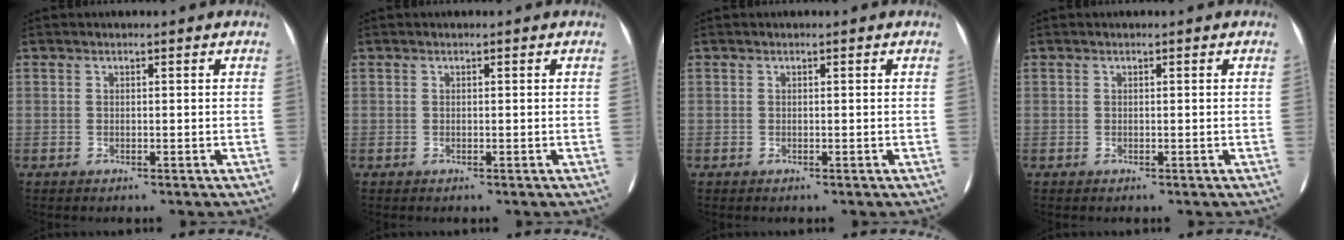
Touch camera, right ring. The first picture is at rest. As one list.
[{"total": 0.0}, {"total": 0.0}, {"total": 0.0}]